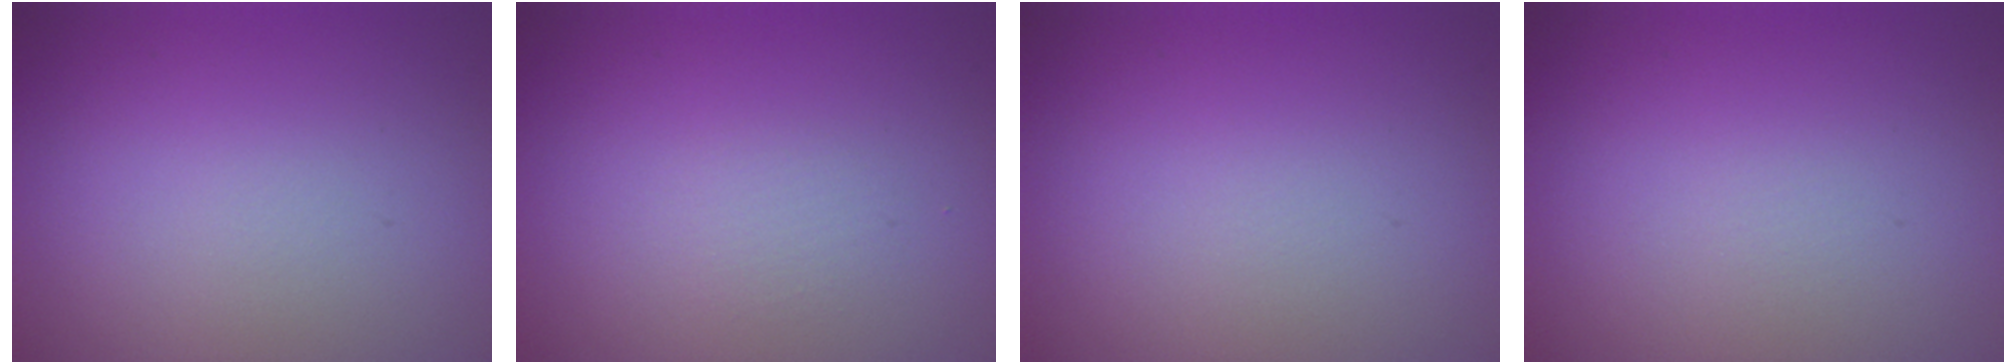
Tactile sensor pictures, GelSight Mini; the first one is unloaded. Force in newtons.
{"total": 0.7, "press": 0.7, "slide": 0.1}
{"total": 0.0}
{"total": 0.0}